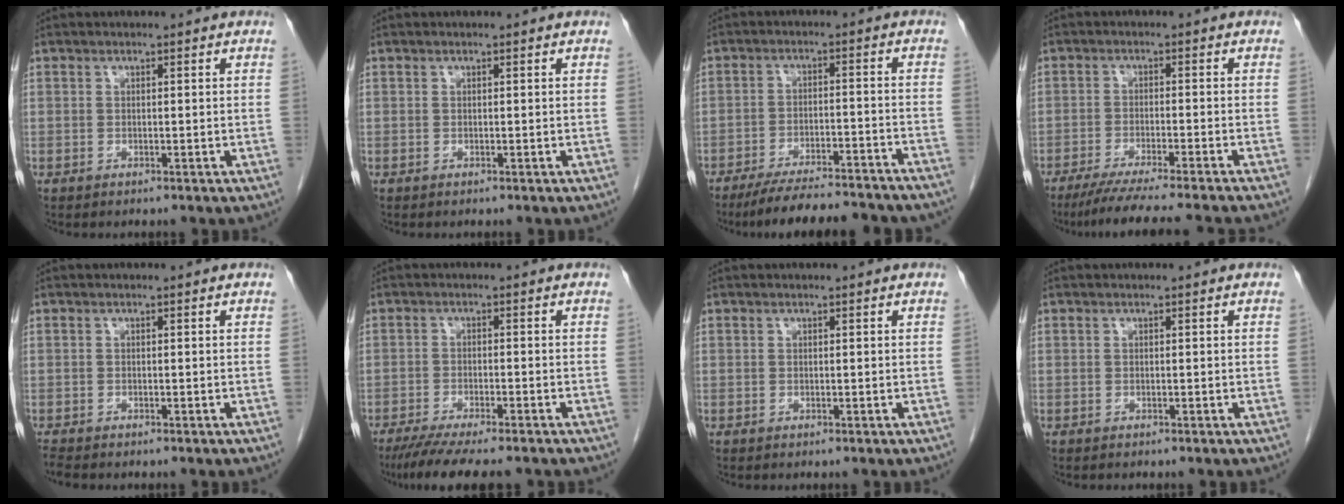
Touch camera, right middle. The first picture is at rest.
{"total": 0.0}
{"total": 17.6, "force": [-15.8, 2.0, 7.4], "torque": [-0.103, -0.012, -0.219]}
{"total": 12.9, "force": [-11.2, -1.3, 6.4], "torque": [-0.071, -0.036, -0.170]}
{"total": 1.1, "force": [-1.1, 0.1, 0.2], "torque": [-0.013, -0.006, -0.021]}
{"total": 10.5, "force": [-8.8, 0.9, 5.7], "torque": [-0.080, -0.021, -0.134]}
{"total": 0.0}
{"total": 0.0}